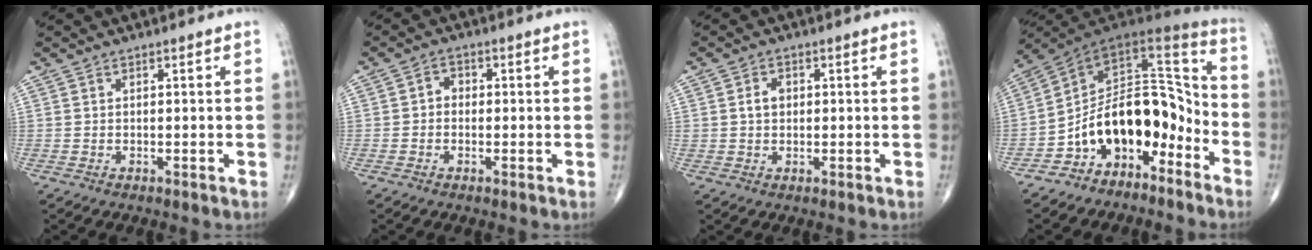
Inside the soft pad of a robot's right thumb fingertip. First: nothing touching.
{"total": 2.4, "force": [-0.2, 2.1, 1.2], "torque": [-0.004, 0.012, -0.011]}
{"total": 2.9, "force": [0.4, 2.2, 1.8], "torque": [-0.024, 0.005, 0.007]}
{"total": 17.3, "force": [-8.0, 10.7, 10.9], "torque": [-0.121, 0.118, -0.137]}